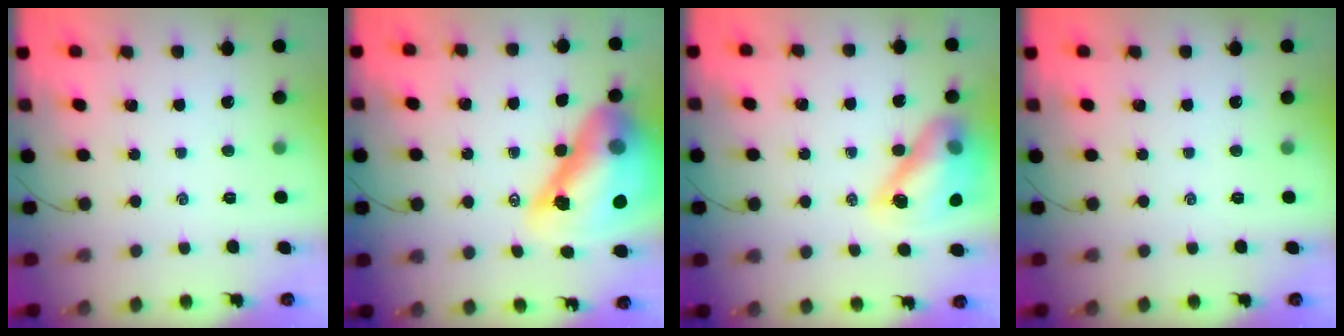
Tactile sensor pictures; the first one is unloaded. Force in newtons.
{"total": 22.8, "press": 22.0, "slide": 6.2}
{"total": 16.0, "press": 15.4, "slide": 4.3}
{"total": 0.0}